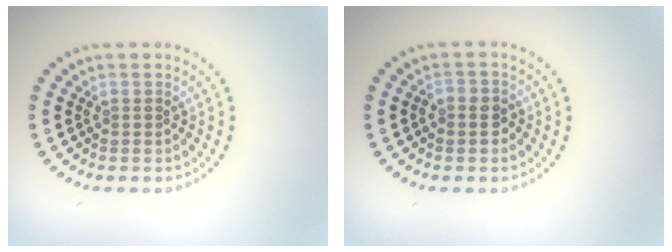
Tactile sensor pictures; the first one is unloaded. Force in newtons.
{"total": 1.3, "press": 1.3, "slide": 0.4}